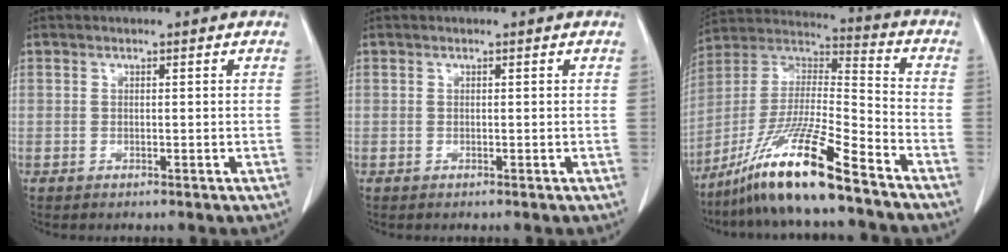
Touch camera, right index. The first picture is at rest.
{"total": 0.0}
{"total": 16.2, "force": [-11.3, 0.2, 11.6], "torque": [-0.232, -0.015, -0.210]}